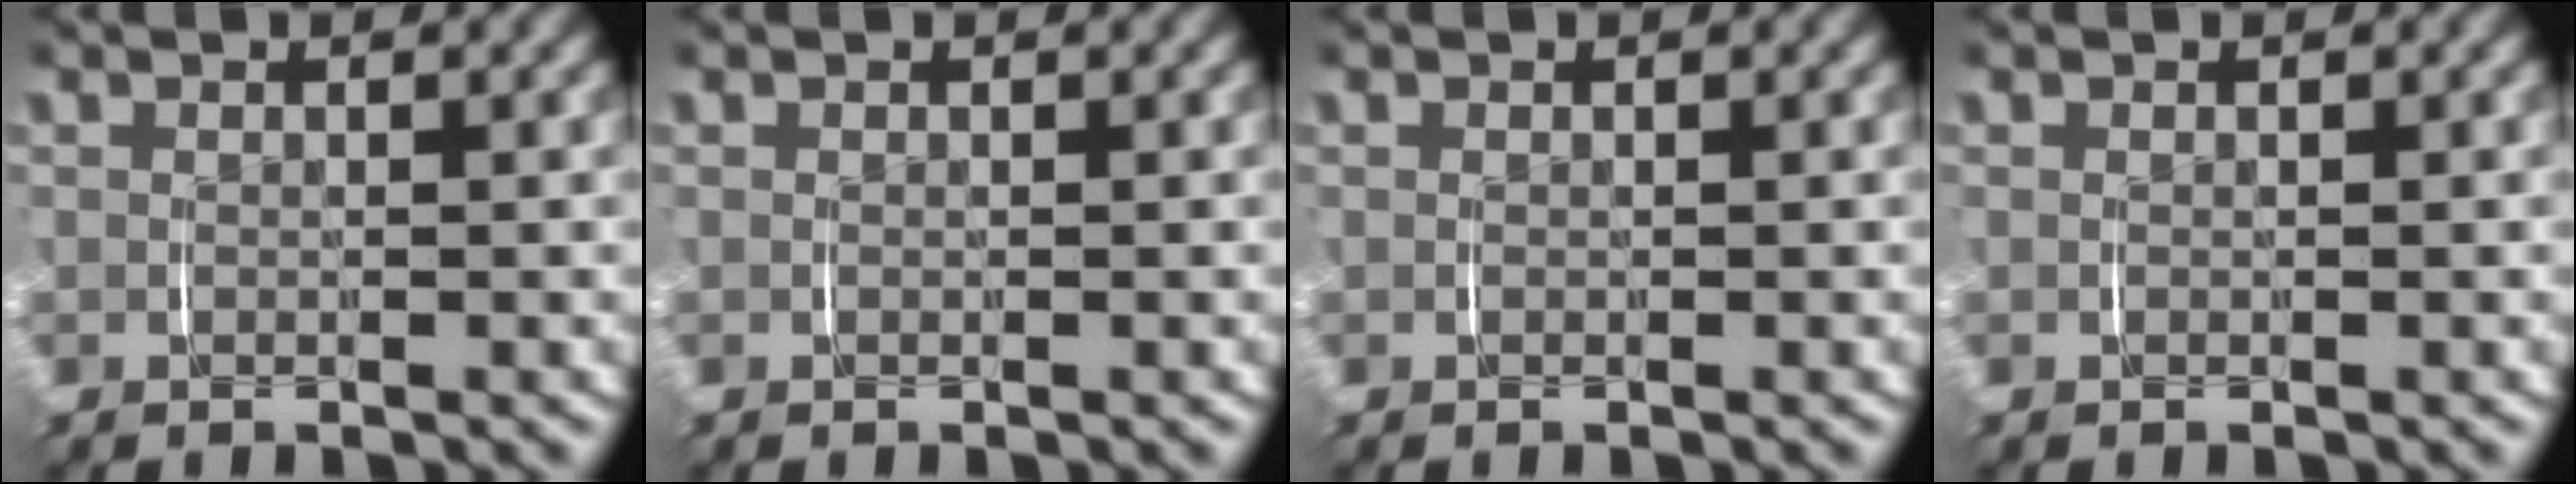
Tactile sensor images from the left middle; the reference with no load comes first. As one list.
[{"total": 0.0}, {"total": 0.0}, {"total": 0.0}]